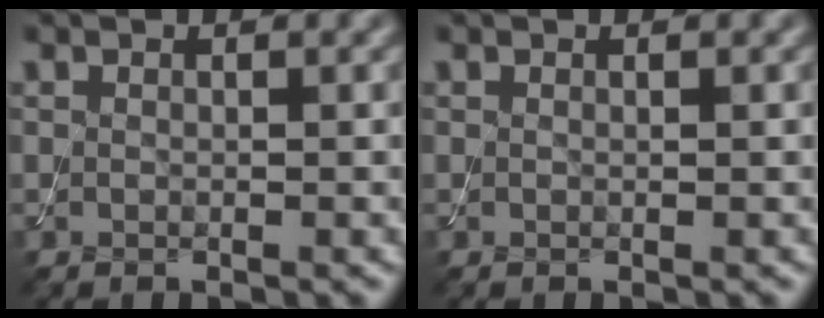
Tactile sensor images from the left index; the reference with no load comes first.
{"total": 0.0}